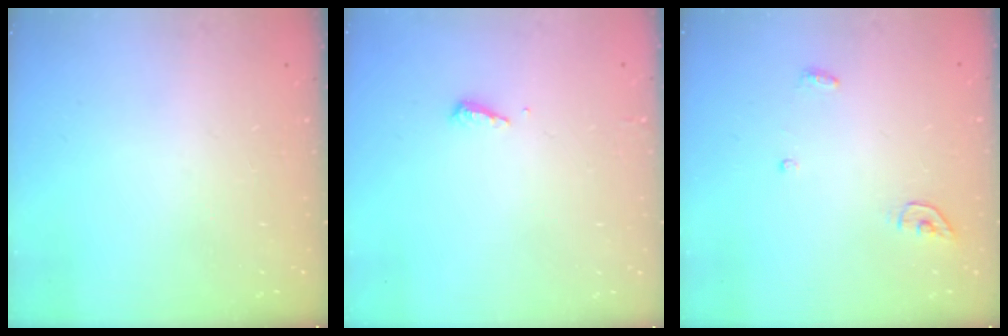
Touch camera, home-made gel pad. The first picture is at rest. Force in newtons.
{"total": 5.1, "press": 5.1, "slide": 0.5}
{"total": 3.9, "press": 3.8, "slide": 0.3}